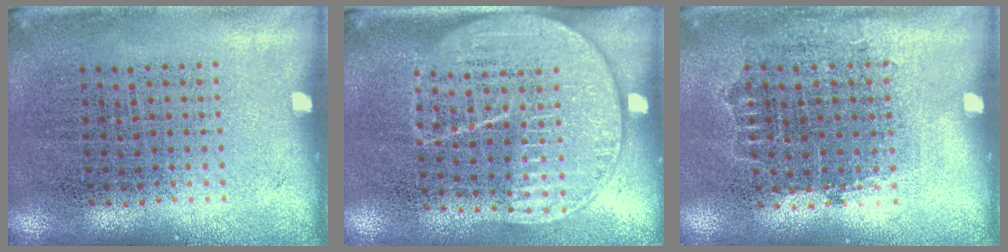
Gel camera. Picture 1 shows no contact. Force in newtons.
{"total": 1.8, "press": 1.5, "slide": 1.0}
{"total": 0.8, "press": 0.7, "slide": 0.3}